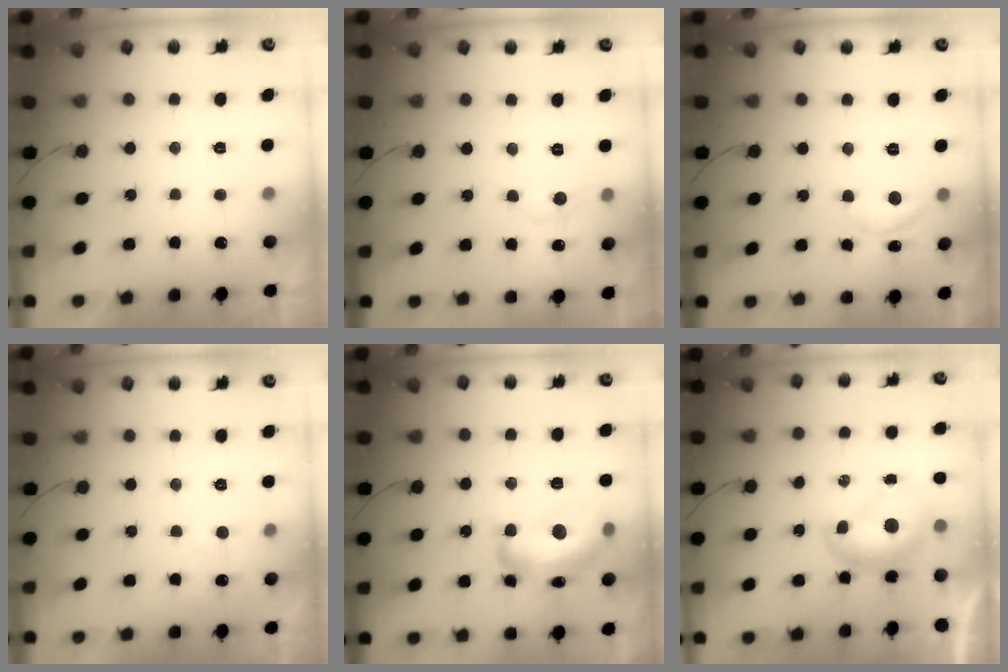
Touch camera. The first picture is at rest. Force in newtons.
{"total": 2.8, "press": 2.8, "slide": 0.4}
{"total": 8.7, "press": 8.7, "slide": 0.5}
{"total": 3.7, "press": 3.7, "slide": 0.4}
{"total": 17.1, "press": 17.1, "slide": 1.0}
{"total": 8.3, "press": 8.3, "slide": 0.3}